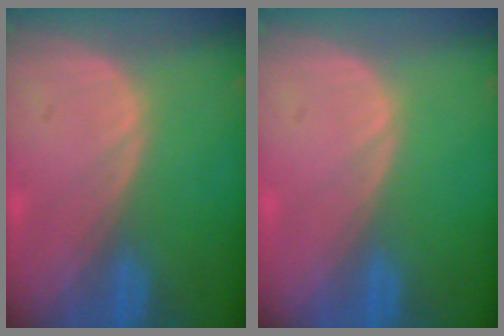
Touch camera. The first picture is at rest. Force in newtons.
{"total": 0.0}